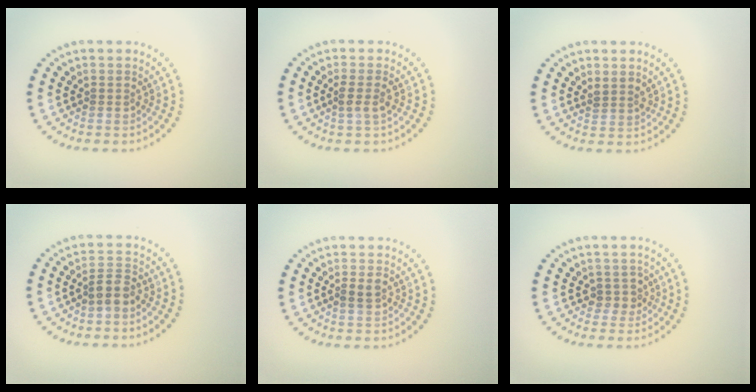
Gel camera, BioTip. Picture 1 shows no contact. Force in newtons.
{"total": 1.5, "press": 1.2, "slide": 0.9}
{"total": 1.1, "press": 1.0, "slide": 0.6}
{"total": 2.0, "press": 1.8, "slide": 0.9}
{"total": 1.3, "press": 1.3, "slide": 0.4}
{"total": 1.5, "press": 1.2, "slide": 0.8}